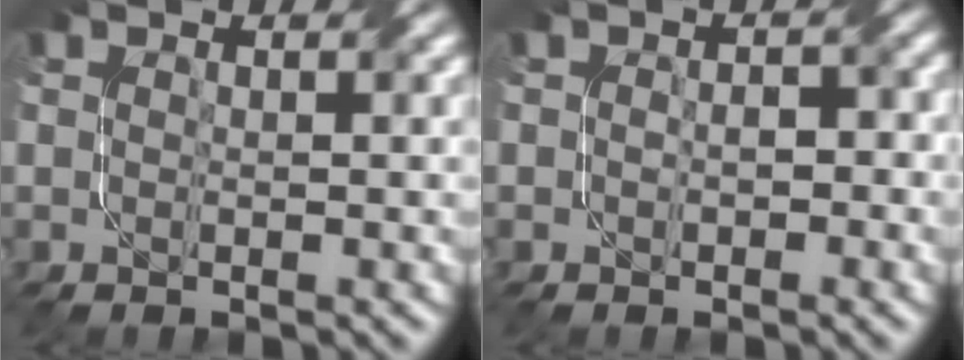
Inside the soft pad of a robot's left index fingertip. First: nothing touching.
{"total": 1.8, "force": [-0.2, 1.2, 1.3], "torque": [-0.017, 0.005, -0.004]}